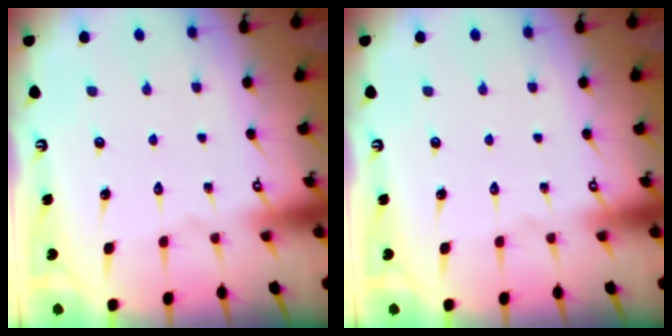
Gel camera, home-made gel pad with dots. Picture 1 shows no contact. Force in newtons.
{"total": 0.0}